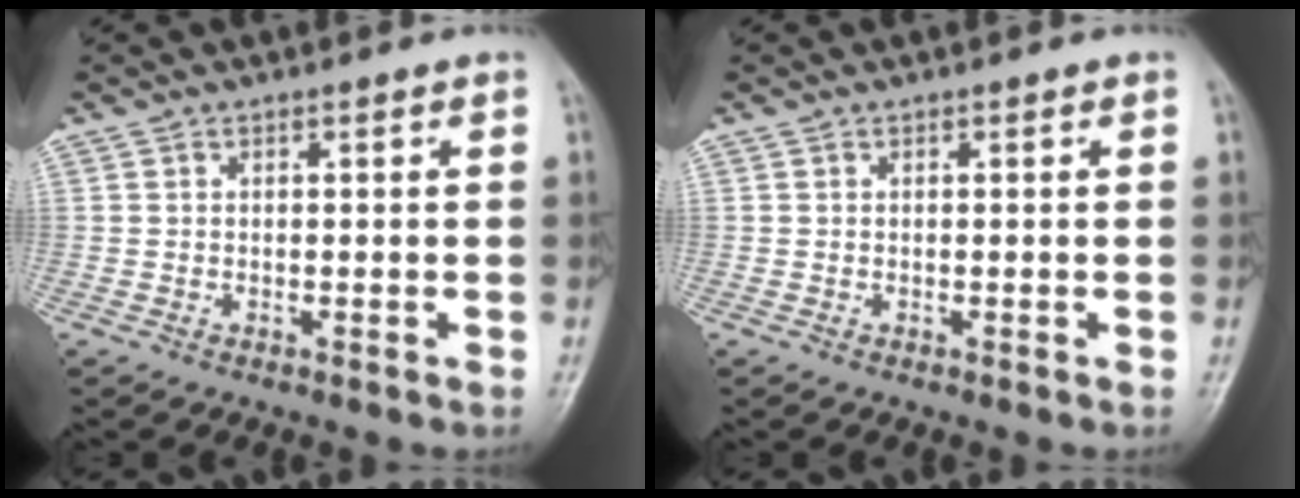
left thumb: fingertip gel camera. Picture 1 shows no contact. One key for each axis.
{"total": 0.0}